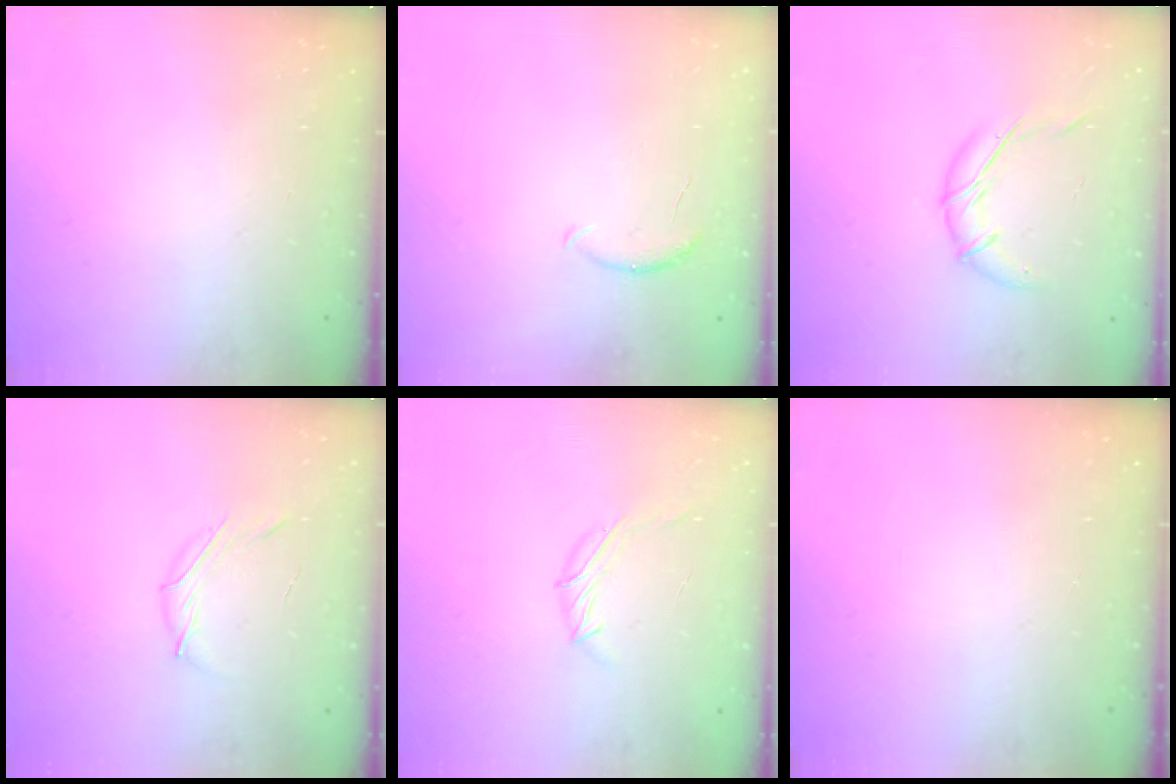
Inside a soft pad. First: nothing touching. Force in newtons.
{"total": 5.8, "press": 5.8, "slide": 0.5}
{"total": 9.0, "press": 9.0, "slide": 0.2}
{"total": 4.0, "press": 3.9, "slide": 1.0}
{"total": 5.7, "press": 5.6, "slide": 1.0}
{"total": 0.0}